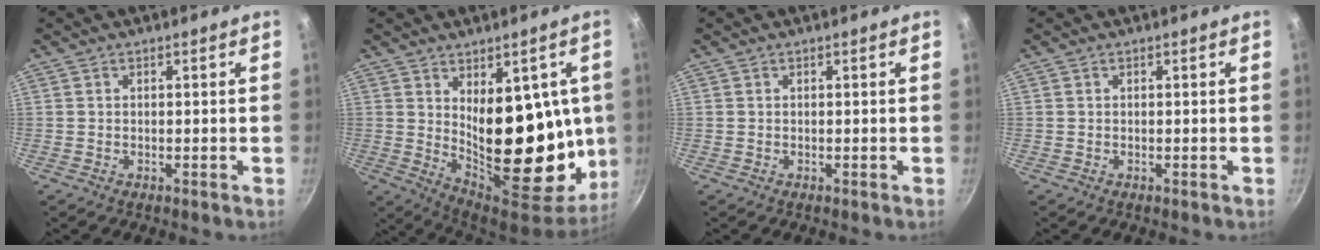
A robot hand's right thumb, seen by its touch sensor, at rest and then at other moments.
{"total": 22.5, "force": [2.0, 12.0, 19.0], "torque": [-0.200, -0.053, 0.051]}
{"total": 0.0}
{"total": 0.0}